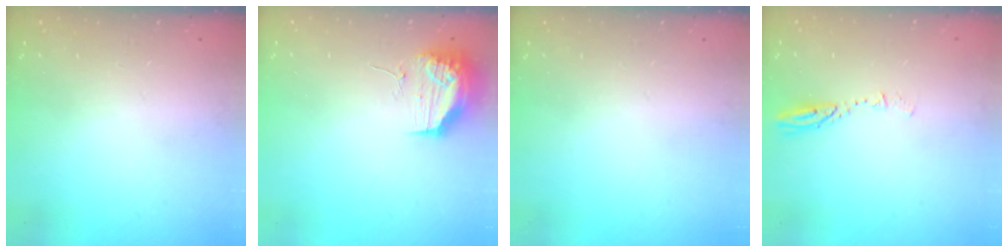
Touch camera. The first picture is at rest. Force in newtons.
{"total": 13.8, "press": 11.9, "slide": 6.9}
{"total": 0.0}
{"total": 3.8, "press": 3.8, "slide": 0.4}